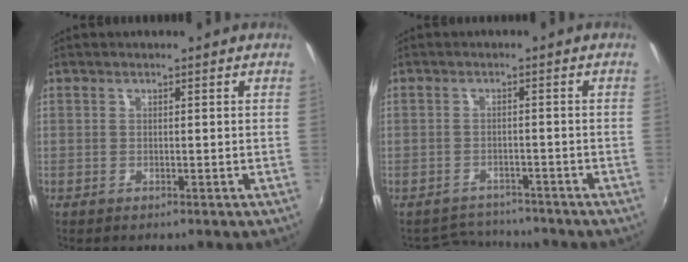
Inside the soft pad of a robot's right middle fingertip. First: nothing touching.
{"total": 5.3, "force": [-5.2, 1.3, -0.2], "torque": [-0.013, 0.008, -0.083]}